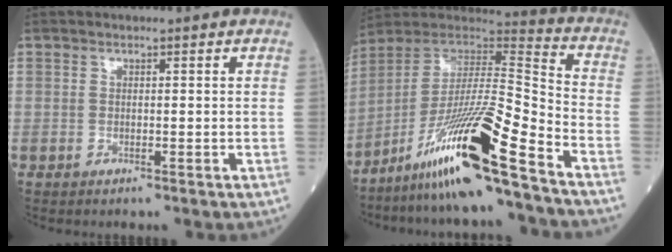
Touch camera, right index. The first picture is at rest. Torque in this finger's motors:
{"motor_torque": [0.75, -0.72, 1.05, 0.21]}